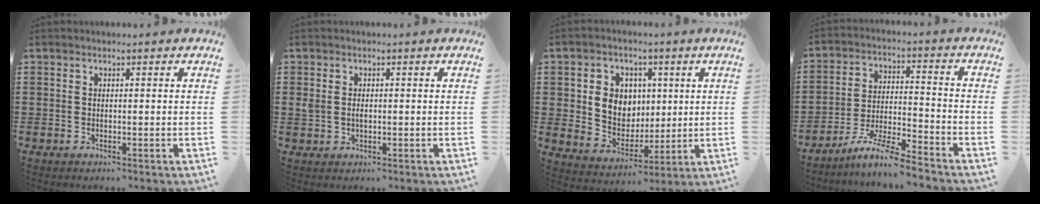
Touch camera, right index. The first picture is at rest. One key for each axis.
{"total": 1.9, "fx": 0.1, "fy": 1.2, "fz": 1.5, "tx": -0.037, "ty": 0.005, "tz": -0.003}
{"total": 7.5, "fx": 1.5, "fy": 6.8, "fz": 2.9, "tx": -0.072, "ty": 0.014, "tz": 0.025}
{"total": 7.7, "fx": -6.9, "fy": -0.1, "fz": 3.4, "tx": -0.072, "ty": -0.002, "tz": -0.135}